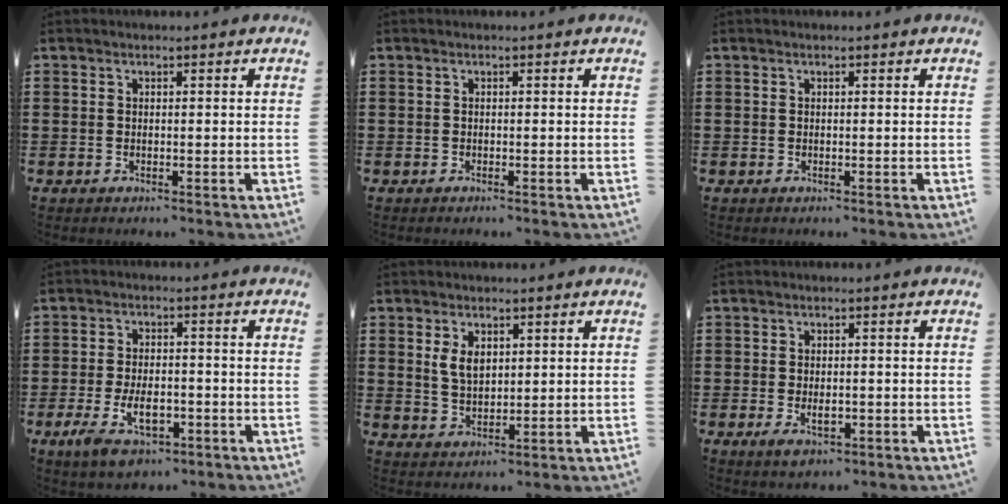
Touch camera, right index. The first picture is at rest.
{"total": 0.0}
{"total": 0.0}
{"total": 7.0, "force": [-3.0, 3.5, 5.2], "torque": [-0.101, -0.004, -0.059]}
{"total": 3.9, "force": [1.4, 2.4, 2.7], "torque": [-0.061, 0.009, 0.025]}
{"total": 2.7, "force": [-0.7, 1.5, 2.2], "torque": [-0.040, 0.003, -0.014]}